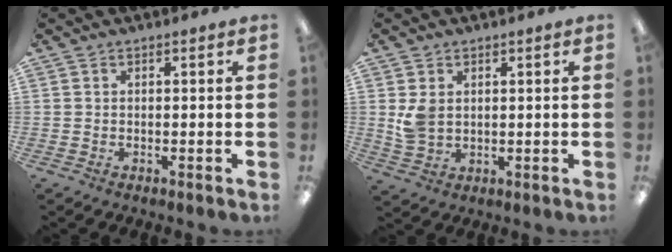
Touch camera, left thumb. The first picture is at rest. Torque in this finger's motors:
{"motor_torque": [-0.10, 0.48, -0.04, -0.08, 0.01]}